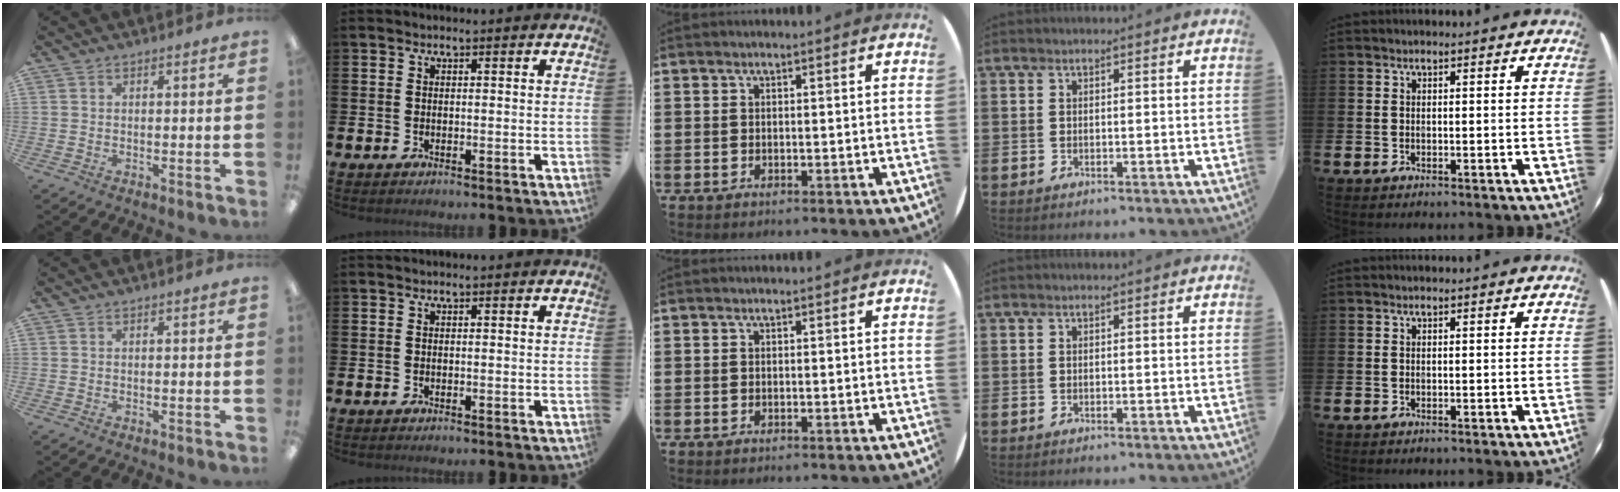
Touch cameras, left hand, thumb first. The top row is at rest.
{}